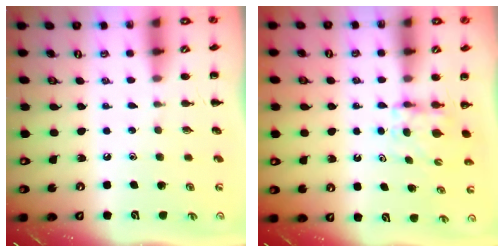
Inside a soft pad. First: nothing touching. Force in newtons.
{"total": 4.3, "press": 4.2, "slide": 0.8}